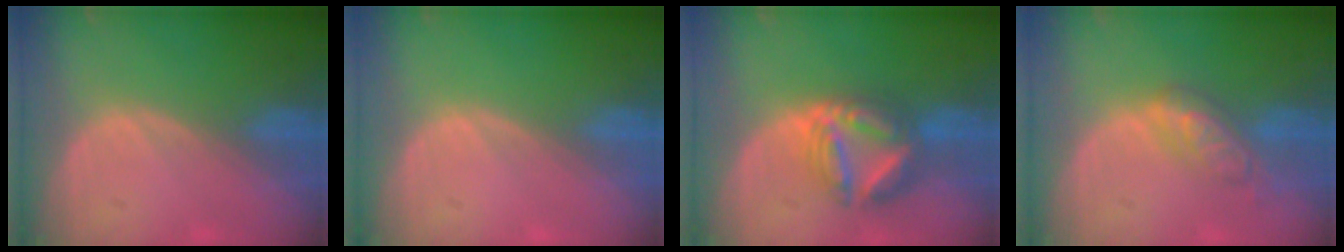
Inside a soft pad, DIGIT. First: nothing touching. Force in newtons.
{"total": 0.0}
{"total": 7.6, "press": 7.6, "slide": 0.8}
{"total": 5.8, "press": 5.0, "slide": 2.9}